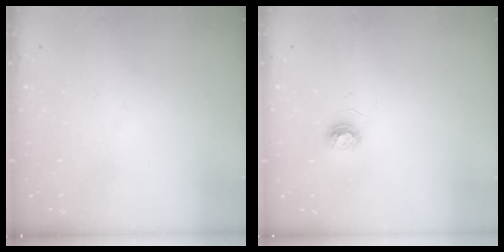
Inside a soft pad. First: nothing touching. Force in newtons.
{"total": 3.7, "press": 3.7, "slide": 0.4}